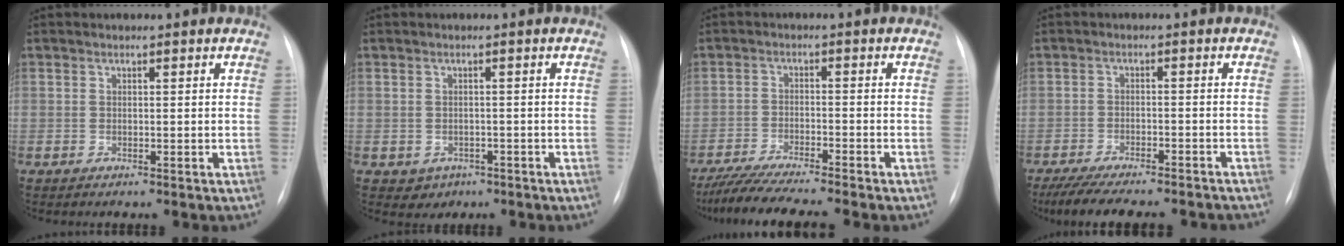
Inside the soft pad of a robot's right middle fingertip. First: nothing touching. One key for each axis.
{"total": 2.4, "fx": -0.9, "fy": 2.2, "fz": 0.5, "tx": -0.005, "ty": 0.006, "tz": -0.004}
{"total": 9.3, "fx": -8.0, "fy": -0.7, "fz": 4.6, "tx": -0.077, "ty": -0.026, "tz": -0.134}
{"total": 16.4, "fx": -14.4, "fy": 3.4, "fz": 7.2, "tx": -0.132, "ty": -0.014, "tz": -0.193}